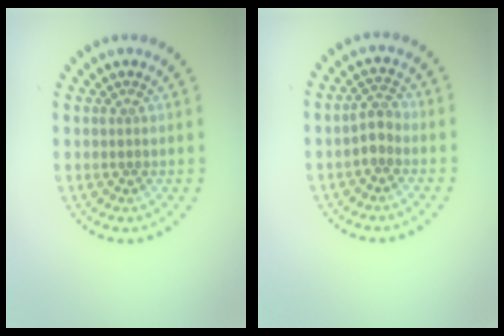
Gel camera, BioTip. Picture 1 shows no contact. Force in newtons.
{"total": 1.7, "press": 1.5, "slide": 0.8}